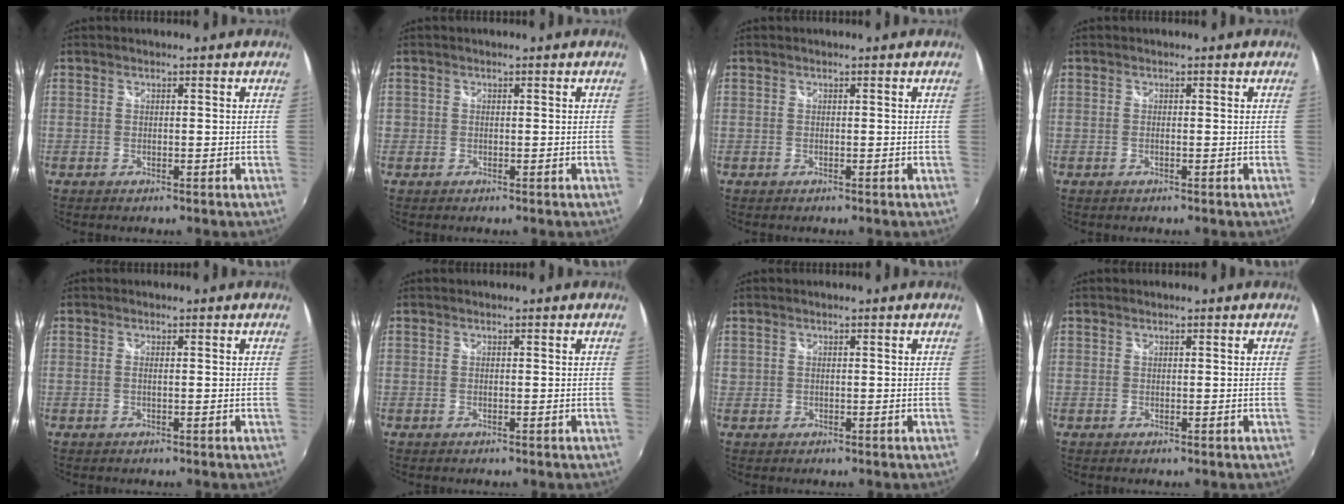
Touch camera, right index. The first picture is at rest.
{"total": 0.9, "force": [-0.2, 0.8, 0.2], "torque": [-0.005, -0.002, -0.006]}
{"total": 0.0}
{"total": 0.6, "force": [-0.2, 0.0, 0.6], "torque": [-0.011, 0.000, -0.006]}
{"total": 0.7, "force": [-0.1, -0.1, 0.7], "torque": [-0.014, 0.000, -0.003]}
{"total": 0.0}
{"total": 0.9, "force": [0.2, 0.9, 0.2], "torque": [-0.003, 0.000, 0.002]}
{"total": 0.0}